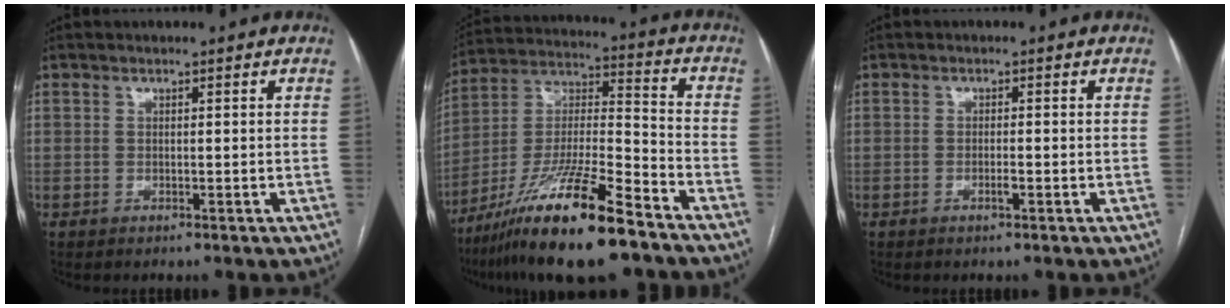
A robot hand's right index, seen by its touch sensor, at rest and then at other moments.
{"total": 19.7, "force": [-13.4, 2.1, 14.4], "torque": [-0.282, -0.027, -0.239]}
{"total": 1.3, "force": [-0.6, 0.1, 1.2], "torque": [-0.024, 0.000, -0.010]}